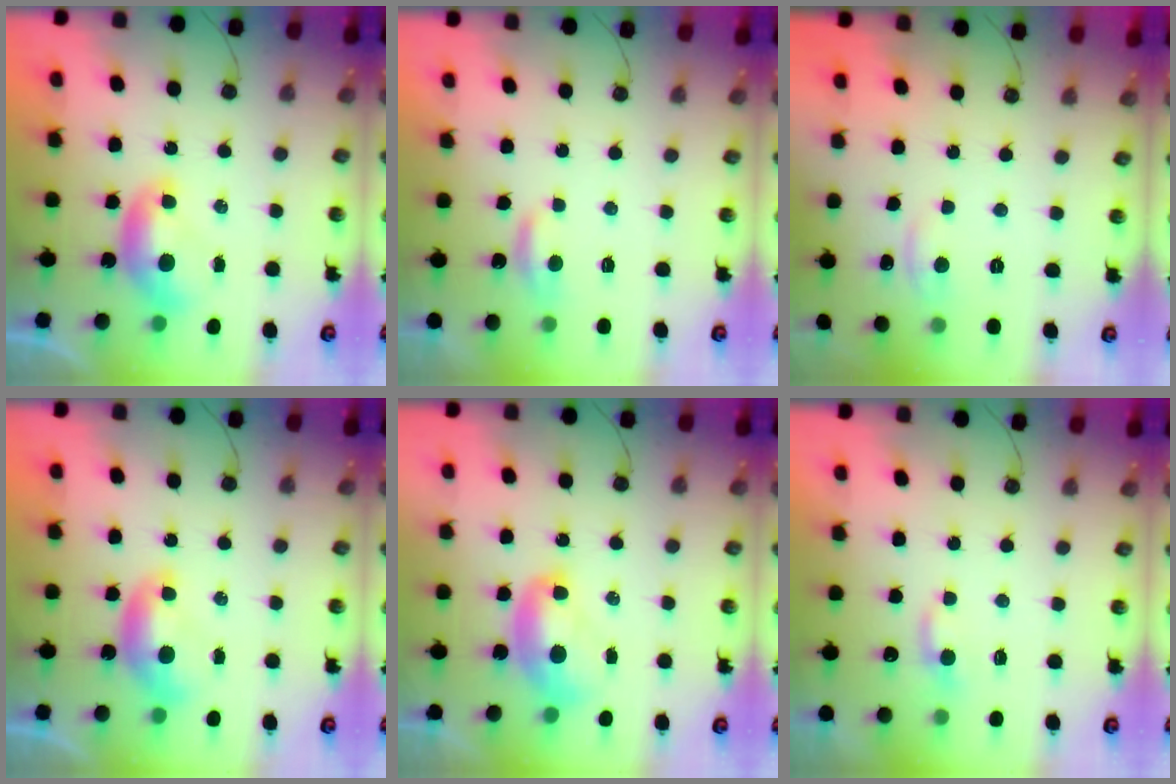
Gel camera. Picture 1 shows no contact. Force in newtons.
{"total": 1.4, "press": 1.3, "slide": 0.5}
{"total": 0.7, "press": 0.3, "slide": 0.7}
{"total": 0.0}
{"total": 2.3, "press": 2.3, "slide": 0.2}
{"total": 1.7, "press": 1.6, "slide": 0.4}